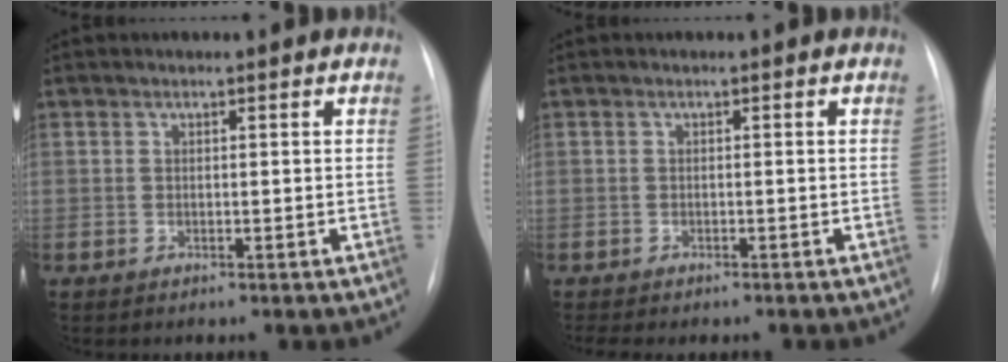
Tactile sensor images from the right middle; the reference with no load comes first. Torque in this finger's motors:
{"motor_torque": [0.28, -0.43, 0.03, 0.00]}